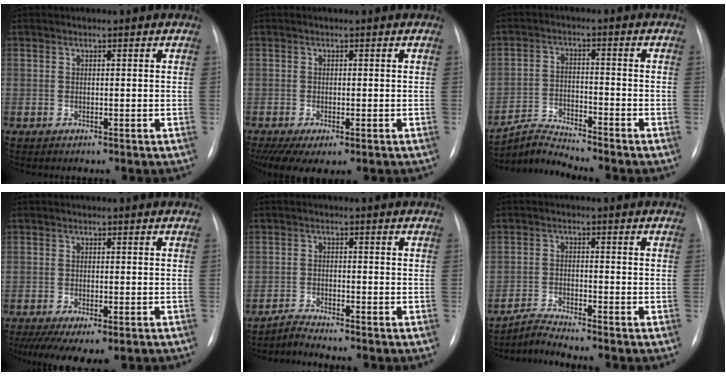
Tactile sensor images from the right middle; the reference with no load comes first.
{"total": 6.2, "force": [-3.7, 2.2, 4.4], "torque": [-0.074, -0.016, -0.058]}
{"total": 5.5, "force": [-5.2, -1.5, -1.0], "torque": [0.000, -0.010, -0.098]}
{"total": 8.6, "force": [-5.4, 3.1, 5.9], "torque": [-0.096, -0.019, -0.079]}
{"total": 2.2, "force": [-2.1, -0.6, -0.4], "torque": [0.003, -0.016, -0.043]}
{"total": 3.4, "force": [-3.1, -1.2, -0.4], "torque": [-0.001, -0.021, -0.062]}